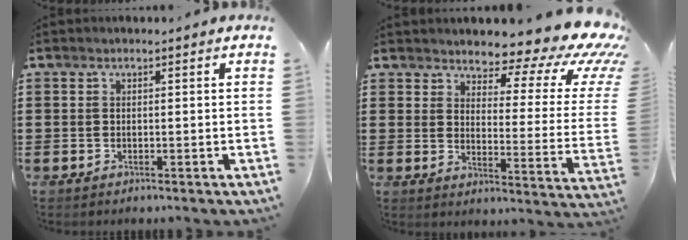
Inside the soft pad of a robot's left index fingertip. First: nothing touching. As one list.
[{"total": 7.9, "force": [6.1, 2.3, 4.4], "torque": [-0.069, -0.055, 0.102]}]